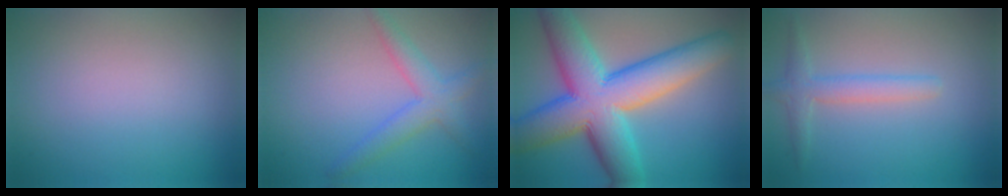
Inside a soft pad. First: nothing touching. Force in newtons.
{"total": 3.3, "press": 3.3, "slide": 0.1}
{"total": 12.1, "press": 12.1, "slide": 0.3}
{"total": 2.4, "press": 2.4, "slide": 0.1}